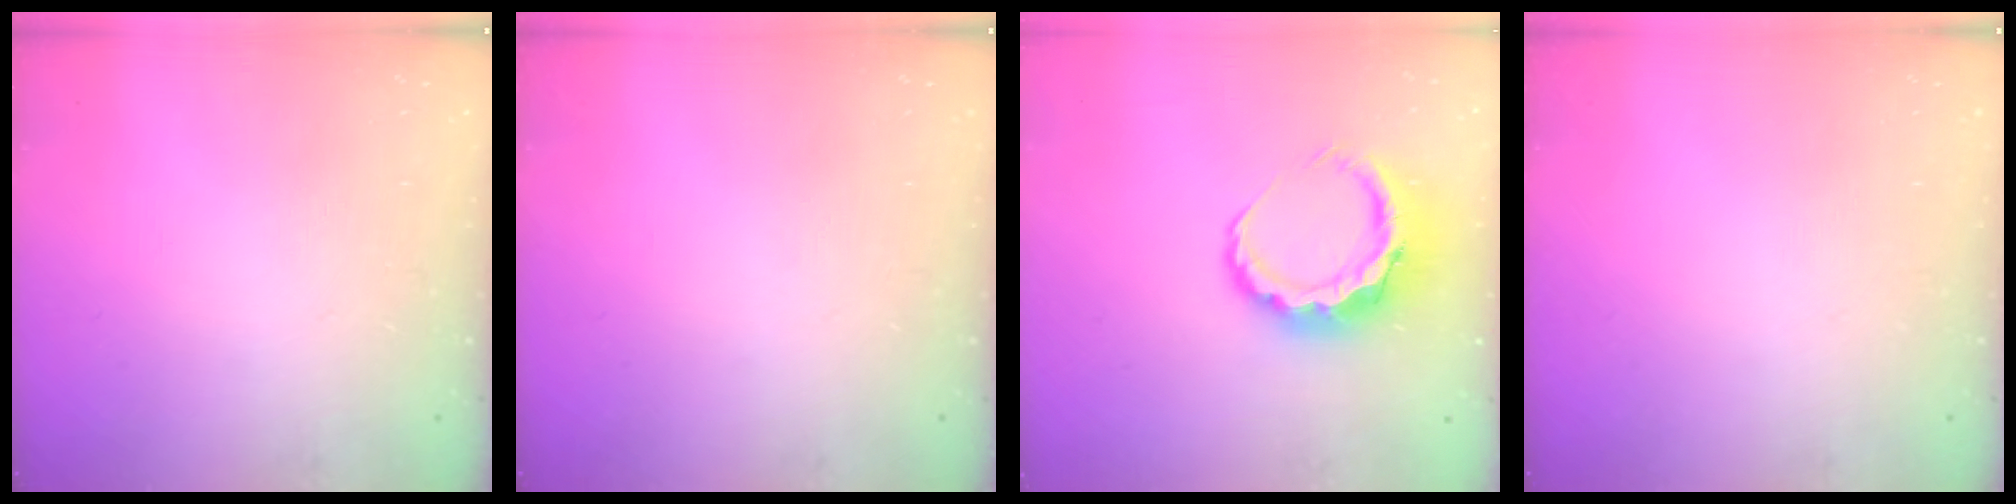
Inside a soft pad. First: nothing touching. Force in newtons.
{"total": 0.0}
{"total": 8.4, "press": 8.3, "slide": 1.6}
{"total": 0.0}